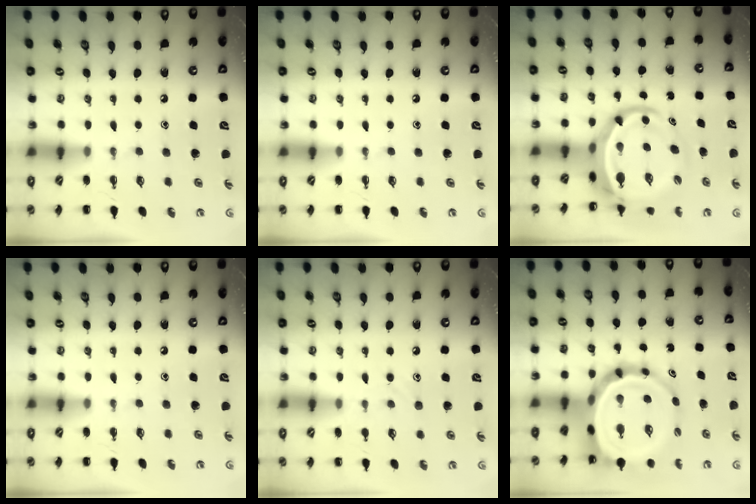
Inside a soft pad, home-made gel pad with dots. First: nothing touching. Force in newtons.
{"total": 0.0}
{"total": 8.6, "press": 8.2, "slide": 2.8}
{"total": 0.0}
{"total": 7.3, "press": 6.9, "slide": 2.3}
{"total": 17.3, "press": 16.7, "slide": 4.8}